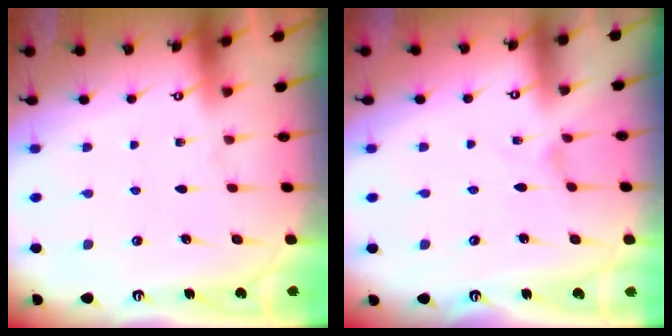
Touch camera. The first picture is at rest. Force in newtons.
{"total": 0.0}